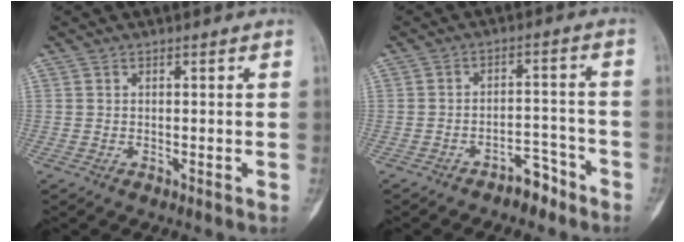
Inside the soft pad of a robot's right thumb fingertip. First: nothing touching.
{"total": 5.1, "force": [-3.8, 2.6, 2.1], "torque": [-0.013, 0.045, -0.055]}